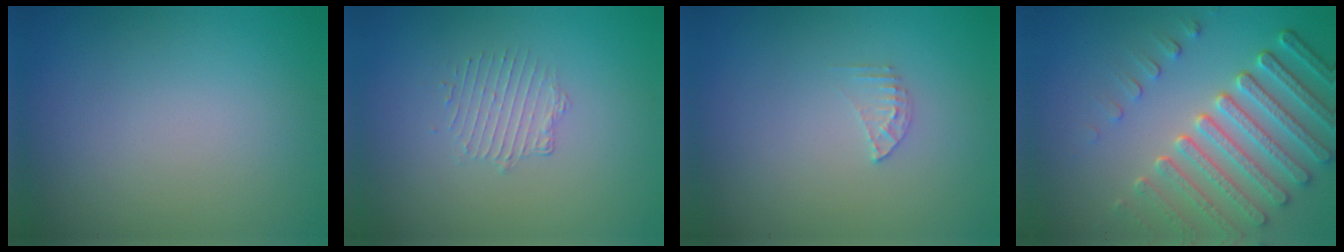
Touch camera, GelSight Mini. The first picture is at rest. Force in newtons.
{"total": 1.6, "press": 0.9, "slide": 1.3}
{"total": 1.3, "press": 1.3, "slide": 0.1}
{"total": 6.5, "press": 5.2, "slide": 3.9}